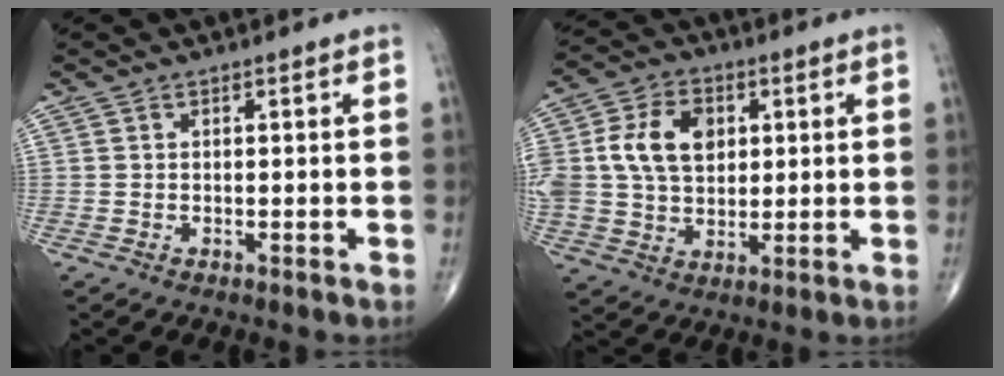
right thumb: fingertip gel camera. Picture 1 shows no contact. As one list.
[{"total": 14.3, "force": [2.9, 10.4, 9.5], "torque": [-0.179, 0.005, 0.053]}]